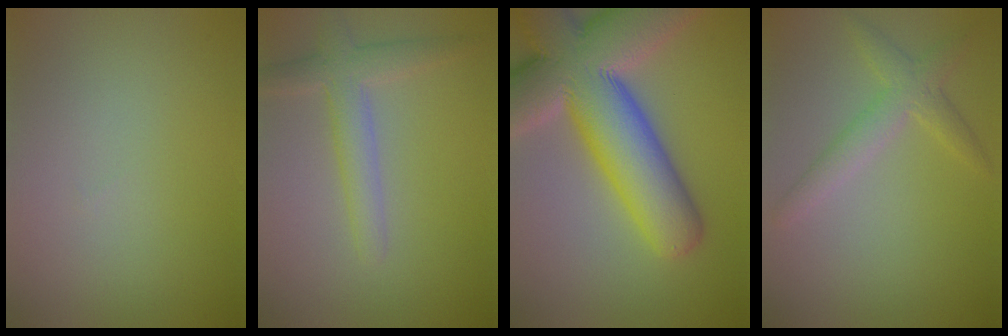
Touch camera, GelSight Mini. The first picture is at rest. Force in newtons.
{"total": 3.4, "press": 3.4, "slide": 0.3}
{"total": 14.9, "press": 14.8, "slide": 1.1}
{"total": 2.8, "press": 2.8, "slide": 0.0}